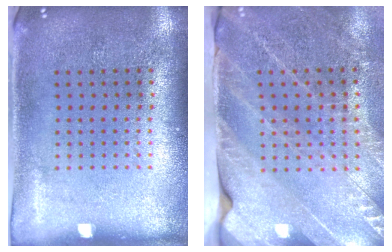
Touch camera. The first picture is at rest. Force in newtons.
{"total": 3.4, "press": 2.9, "slide": 1.7}